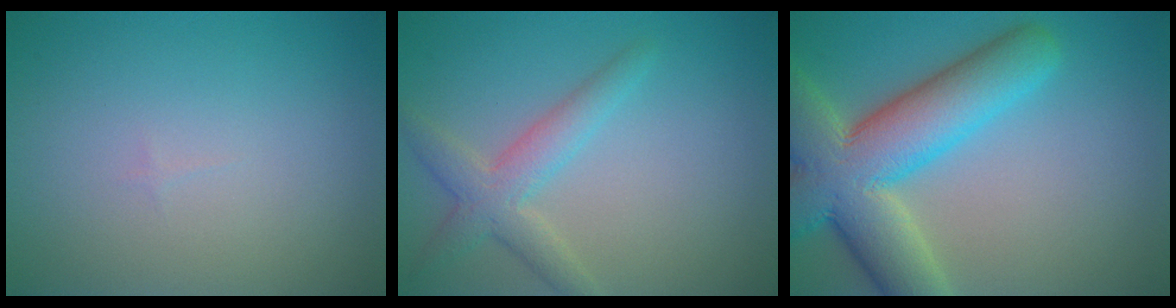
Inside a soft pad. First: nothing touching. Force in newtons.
{"total": 3.5, "press": 3.5, "slide": 0.2}
{"total": 10.9, "press": 10.9, "slide": 0.8}